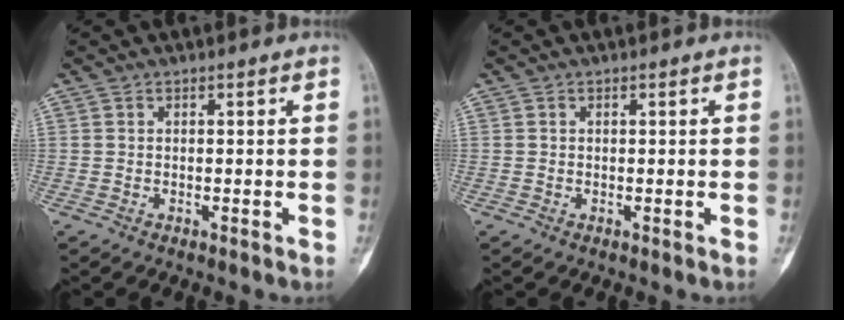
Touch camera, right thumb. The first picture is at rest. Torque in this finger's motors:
{"motor_torque": [-0.45, 0.19, 0.22, 0.02, -0.05]}